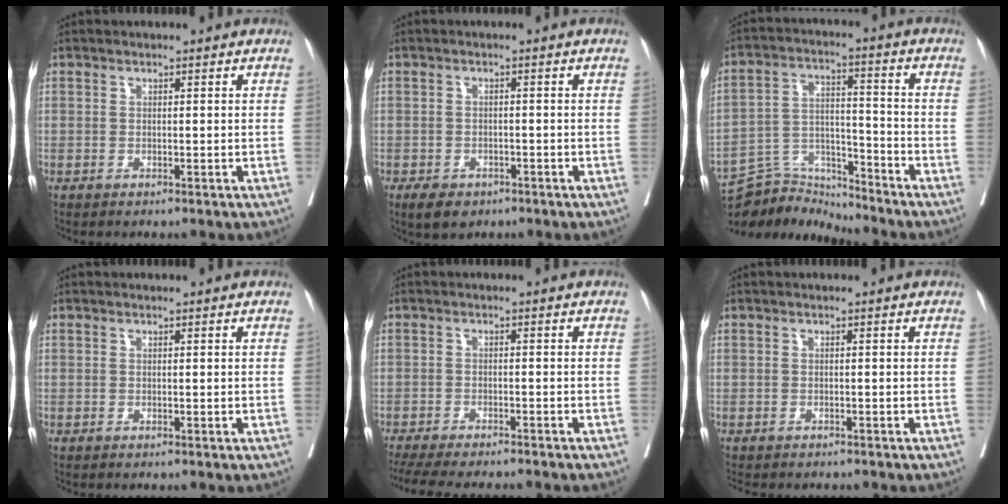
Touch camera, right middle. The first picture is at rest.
{"total": 4.4, "force": [-3.1, 2.5, 2.0], "torque": [-0.030, -0.004, -0.040]}
{"total": 8.8, "force": [-8.7, 0.8, -0.5], "torque": [0.011, 0.035, -0.159]}
{"total": 0.0}
{"total": 14.8, "force": [-13.1, 1.7, 6.8], "torque": [-0.116, -0.030, -0.177]}
{"total": 4.3, "force": [-3.7, 1.7, 1.3], "torque": [-0.017, -0.004, -0.047]}